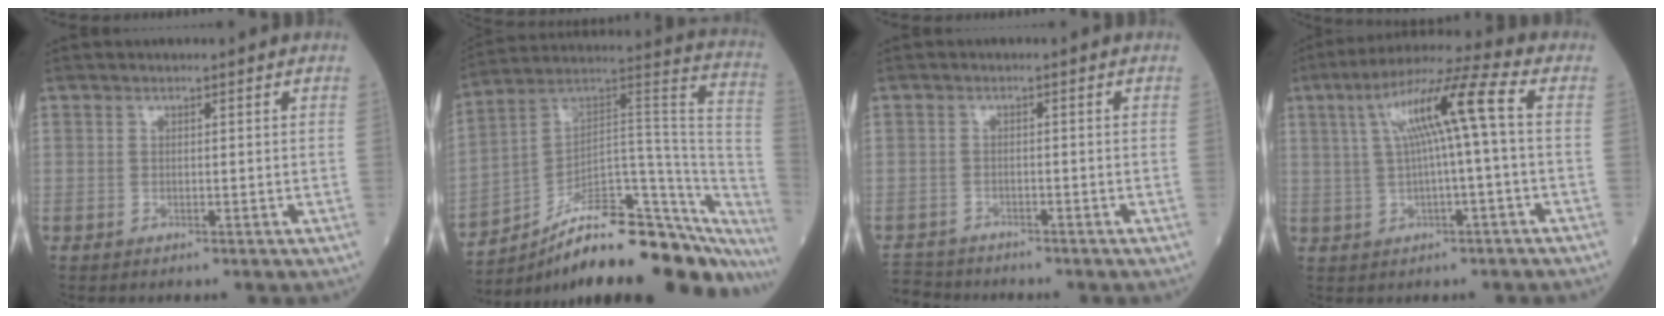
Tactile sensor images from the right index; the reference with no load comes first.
{"total": 29.3, "force": [-22.0, 7.4, 17.9], "torque": [-0.179, 0.044, -0.323]}
{"total": 5.3, "force": [-5.0, 1.8, -0.2], "torque": [-0.001, -0.006, -0.091]}
{"total": 10.9, "force": [1.7, -0.1, 10.8], "torque": [-0.189, 0.032, 0.030]}